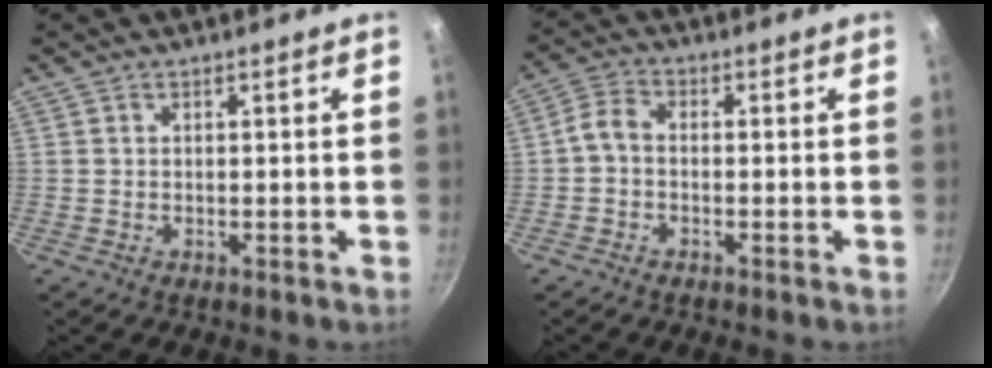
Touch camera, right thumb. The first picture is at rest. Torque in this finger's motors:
{"motor_torque": [0.80, 0.75, 0.70, -0.44, 0.00]}